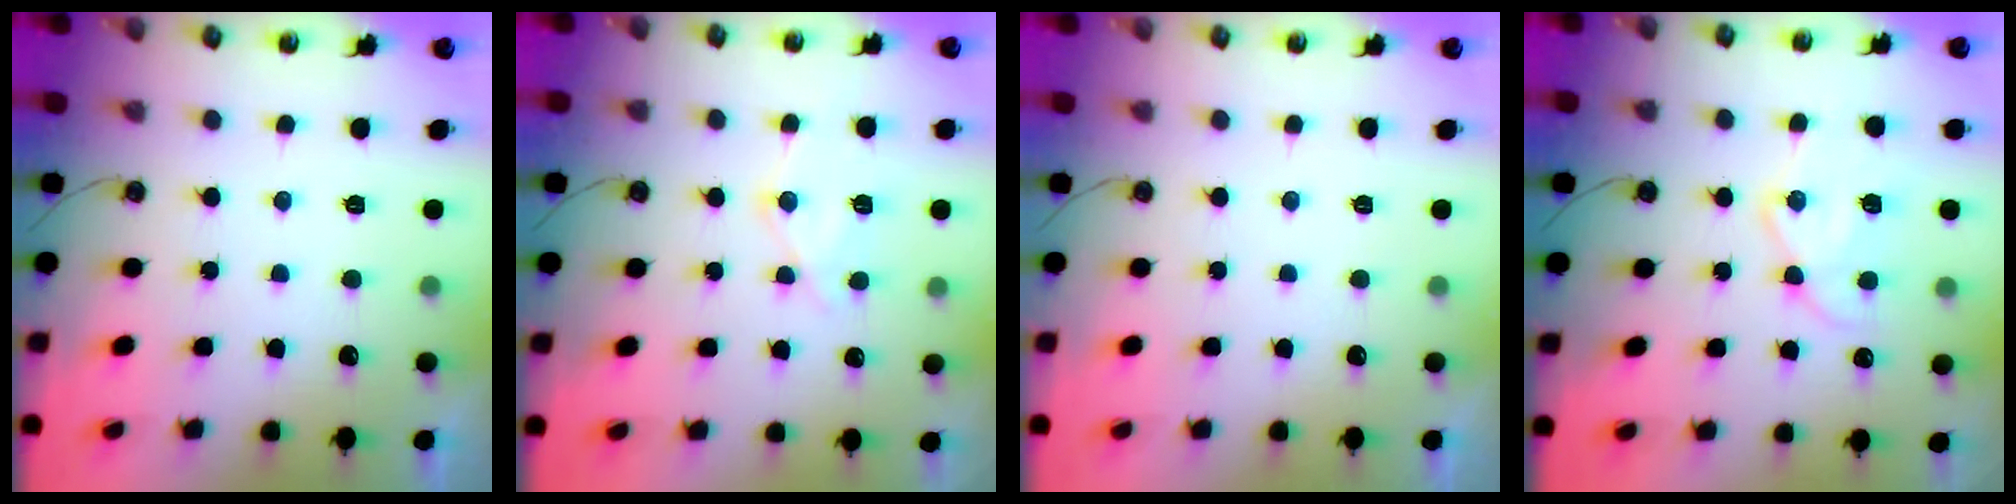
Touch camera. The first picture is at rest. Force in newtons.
{"total": 12.8, "press": 12.7, "slide": 1.2}
{"total": 0.0}
{"total": 13.8, "press": 13.7, "slide": 1.0}